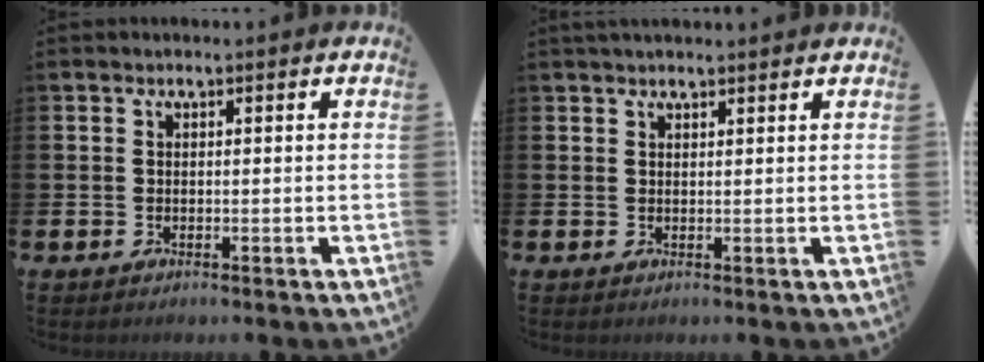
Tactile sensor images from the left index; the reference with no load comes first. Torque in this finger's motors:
{"motor_torque": [1.02, -1.11, 0.62, 0.14]}